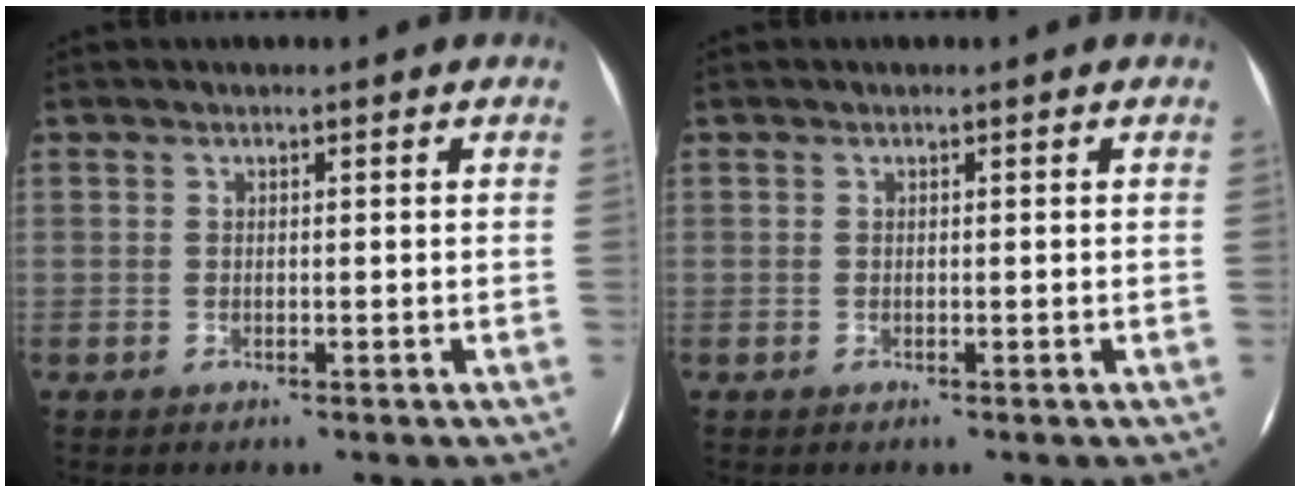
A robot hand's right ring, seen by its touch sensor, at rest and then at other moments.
{"total": 0.0}